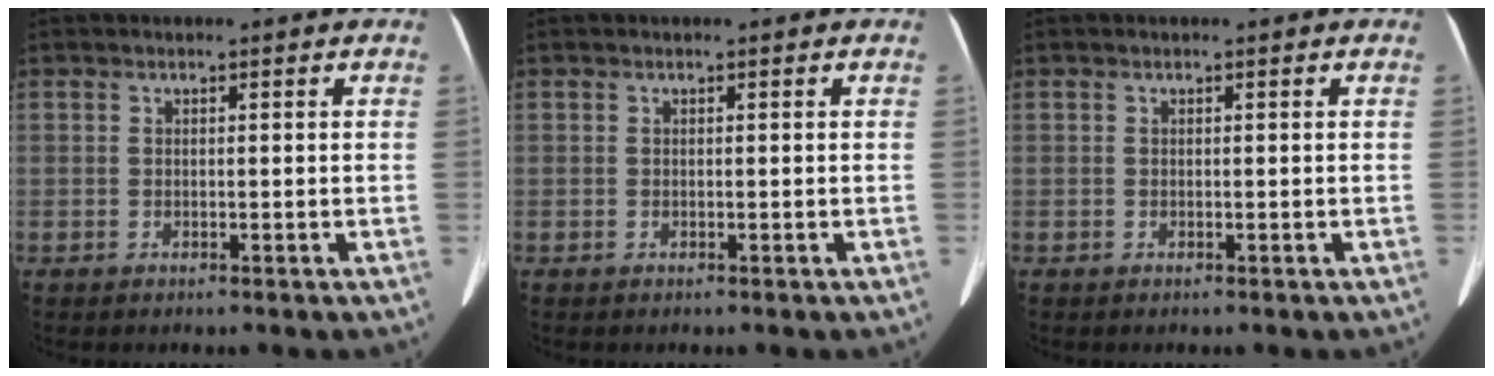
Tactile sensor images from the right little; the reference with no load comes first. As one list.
[{"total": 0.0}, {"total": 0.0}]